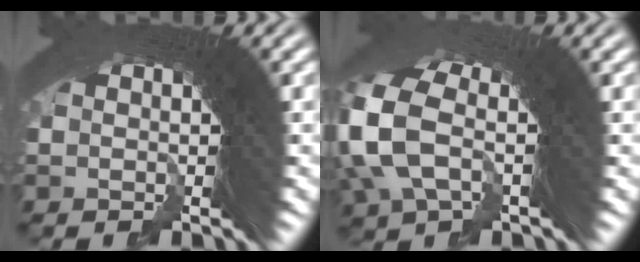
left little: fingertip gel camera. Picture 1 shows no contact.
{"total": 4.3, "force": [0.1, 2.2, 3.6], "torque": [-0.107, -0.011, 0.008]}